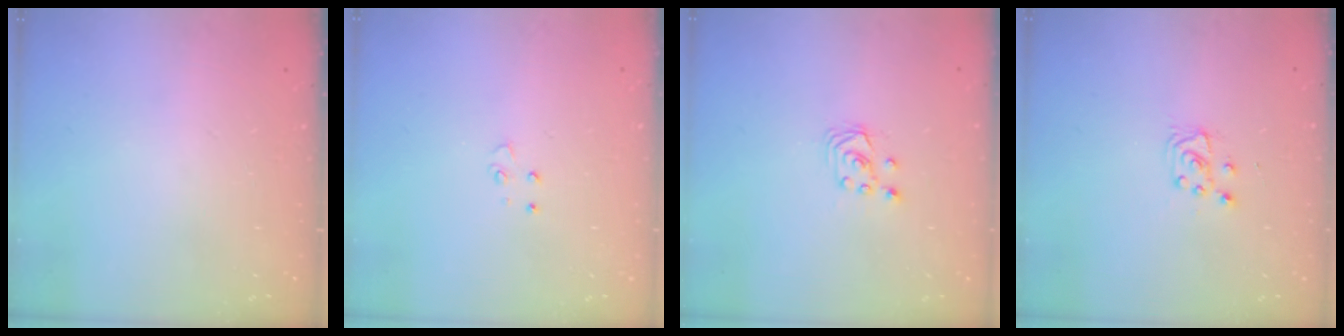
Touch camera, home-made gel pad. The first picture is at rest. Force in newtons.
{"total": 4.1, "press": 4.1, "slide": 0.5}
{"total": 2.6, "press": 2.6, "slide": 0.3}
{"total": 4.9, "press": 4.9, "slide": 0.5}